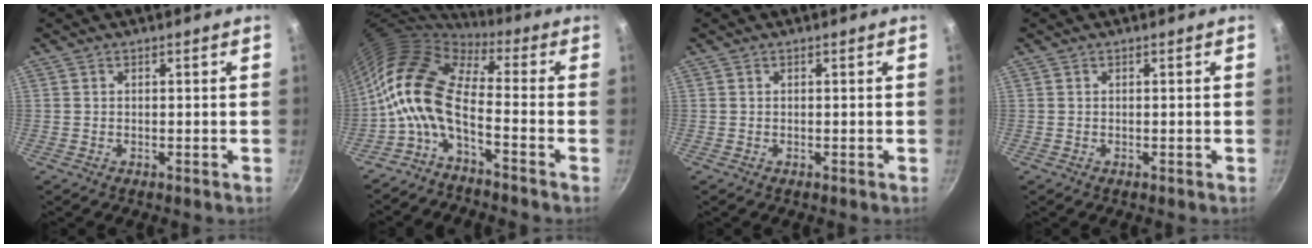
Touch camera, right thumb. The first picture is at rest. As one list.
[{"total": 11.5, "force": [-3.0, 4.8, 10.1], "torque": [-0.189, 0.033, -0.071]}, {"total": 0.0}, {"total": 0.0}]